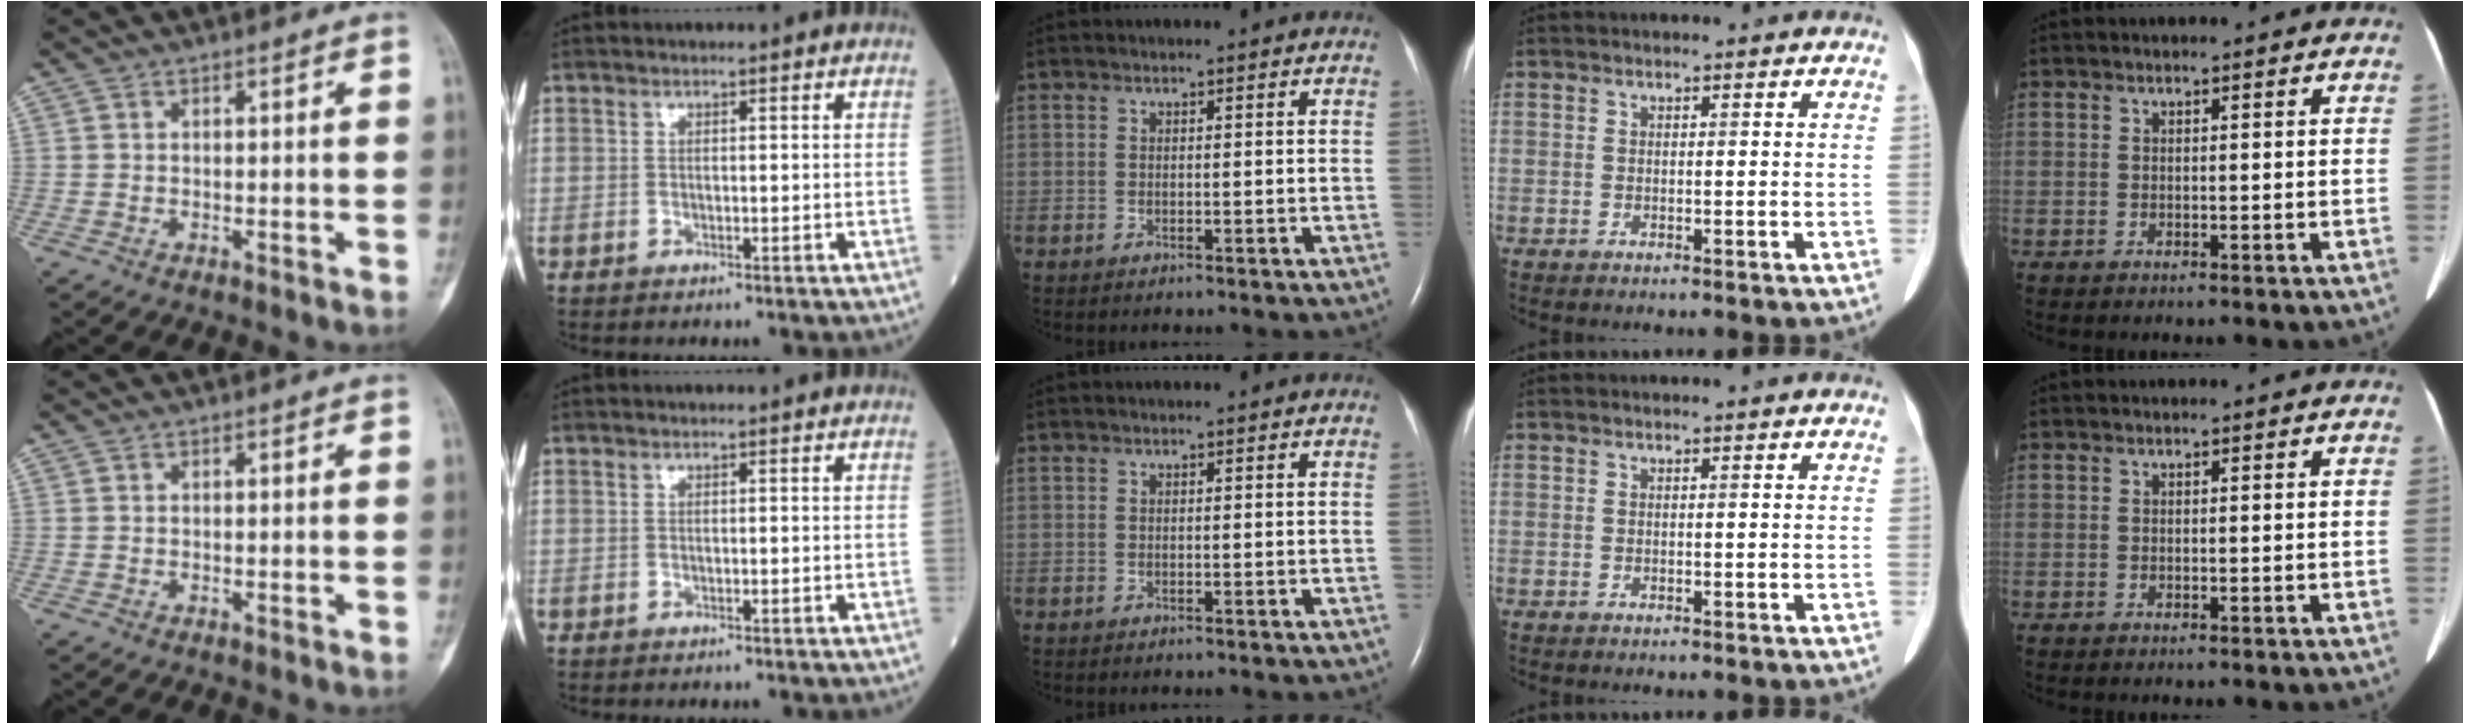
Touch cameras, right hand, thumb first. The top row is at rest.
{}